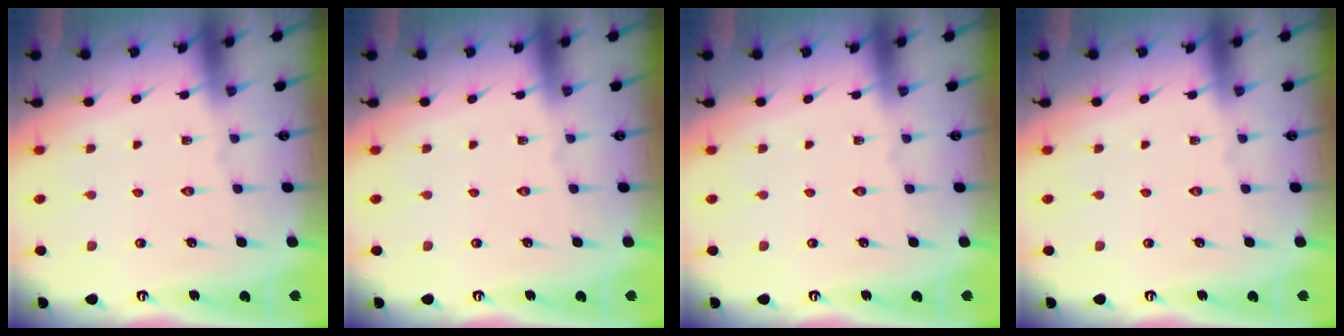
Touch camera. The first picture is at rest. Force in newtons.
{"total": 0.0}
{"total": 0.0}
{"total": 0.0}